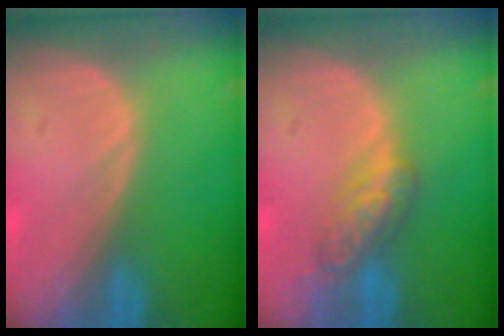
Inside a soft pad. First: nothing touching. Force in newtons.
{"total": 5.2, "press": 5.1, "slide": 1.3}